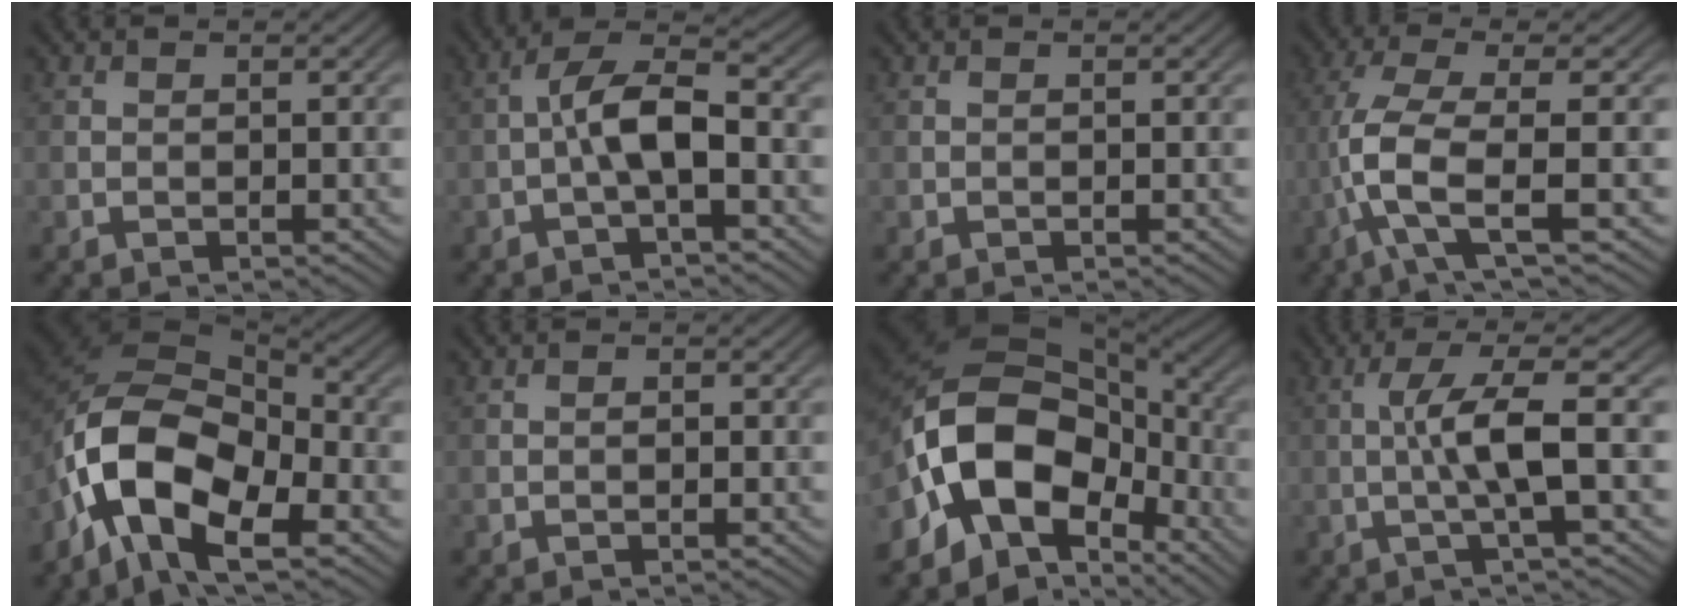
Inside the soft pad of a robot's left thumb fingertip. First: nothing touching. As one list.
[{"total": 6.0, "force": [-1.4, 1.9, 5.6], "torque": [-0.105, 0.017, -0.034]}, {"total": 0.0}, {"total": 8.0, "force": [-2.1, 1.8, 7.5], "torque": [-0.155, 0.011, -0.057]}, {"total": 14.1, "force": [-5.6, 7.9, 10.2], "torque": [-0.210, -0.019, -0.112]}, {"total": 0.5, "force": [-0.2, 0.3, 0.4], "torque": [-0.005, 0.002, -0.003]}, {"total": 16.1, "force": [-4.7, 9.7, 11.9], "torque": [-0.226, 0.002, -0.109]}, {"total": 6.3, "force": [-0.4, 0.8, 6.3], "torque": [-0.118, 0.019, -0.016]}]